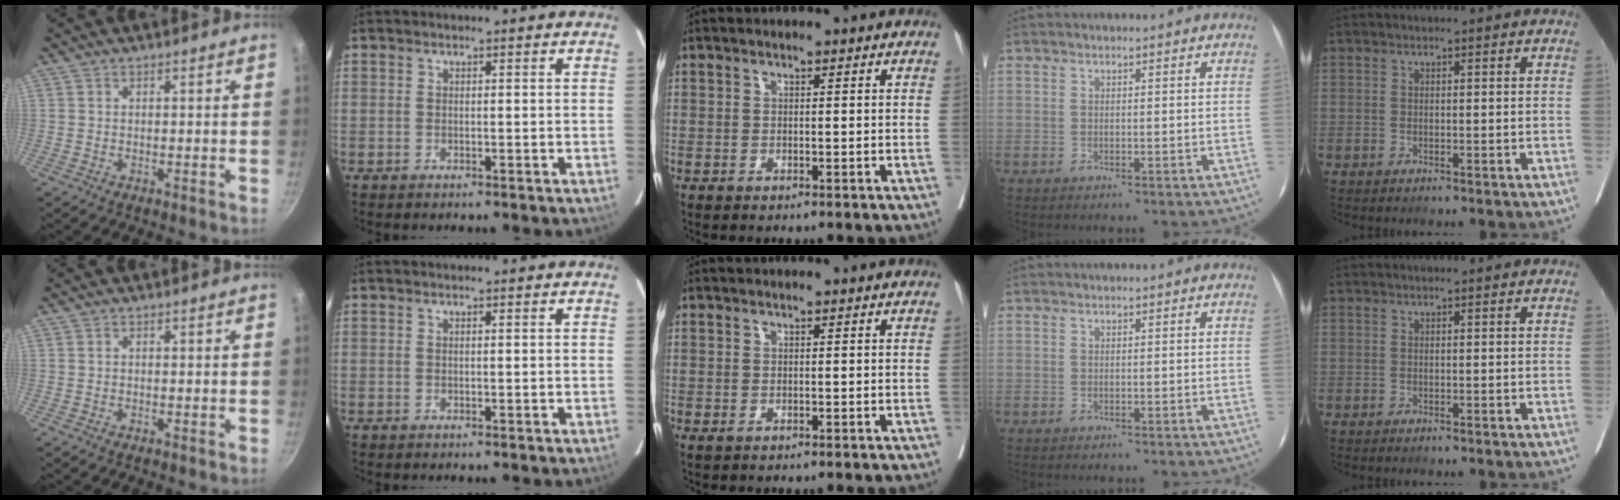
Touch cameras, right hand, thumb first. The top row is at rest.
{}